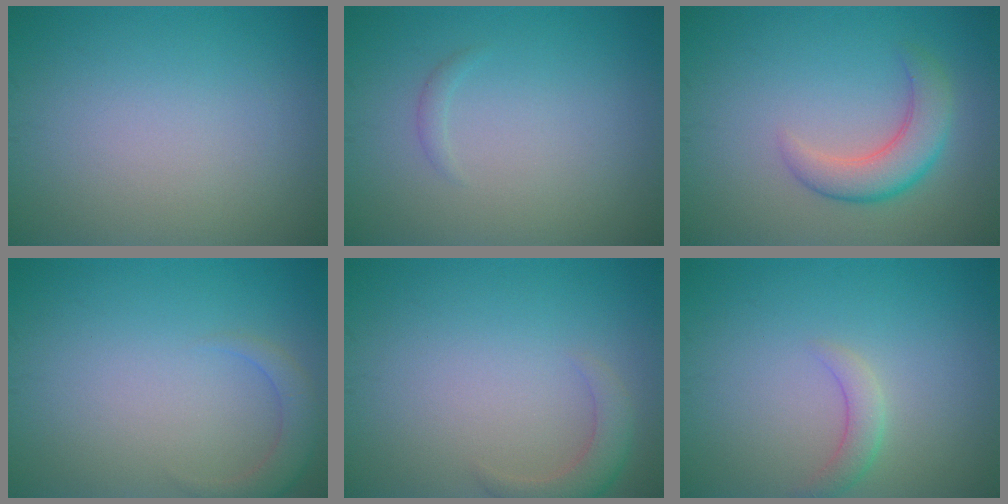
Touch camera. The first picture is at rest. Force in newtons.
{"total": 0.6, "press": 0.6, "slide": 0.1}
{"total": 3.9, "press": 3.9, "slide": 0.2}
{"total": 2.1, "press": 2.1, "slide": 0.3}
{"total": 2.5, "press": 2.5, "slide": 0.3}
{"total": 1.8, "press": 1.8, "slide": 0.1}